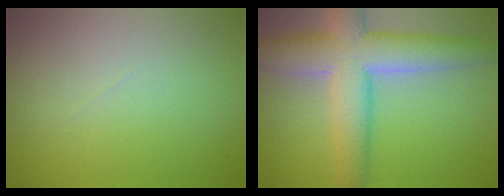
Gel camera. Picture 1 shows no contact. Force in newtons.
{"total": 8.6, "press": 8.6, "slide": 0.5}